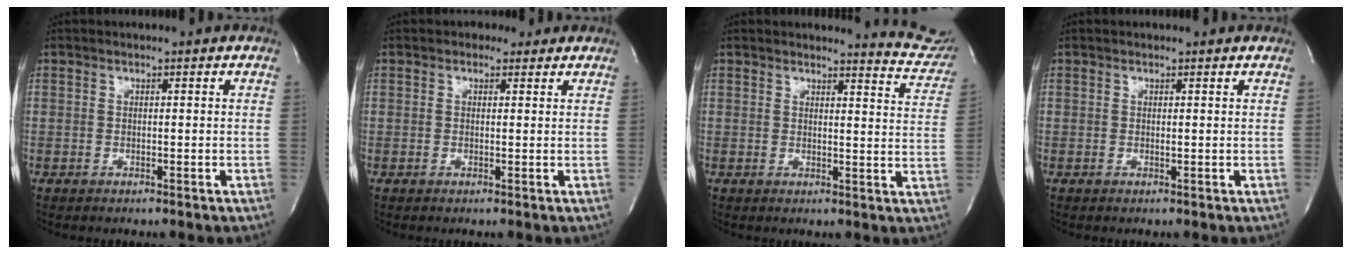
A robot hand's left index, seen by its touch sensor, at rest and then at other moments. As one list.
[{"total": 1.7, "force": [1.2, 1.2, 0.3], "torque": [-0.006, 0.011, 0.013]}, {"total": 7.8, "force": [7.8, 0.4, 0.2], "torque": [0.009, -0.068, 0.060]}, {"total": 0.5, "force": [0.4, 0.0, 0.2], "torque": [-0.010, -0.004, 0.002]}]